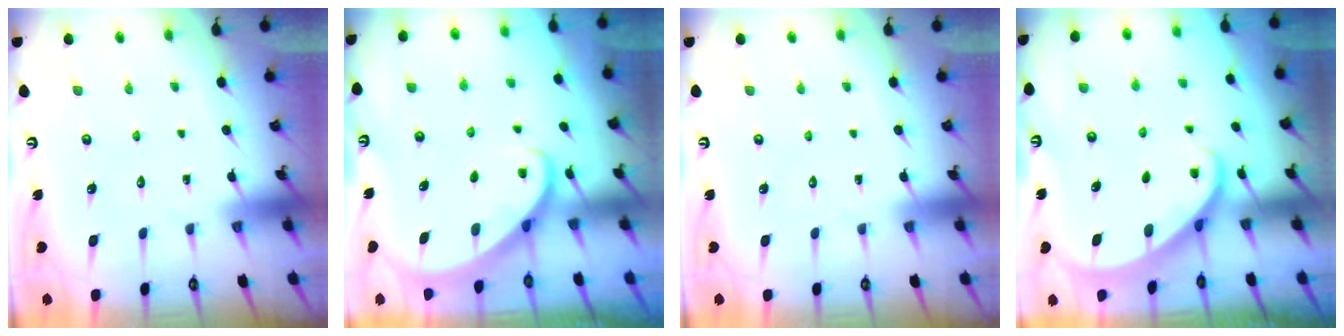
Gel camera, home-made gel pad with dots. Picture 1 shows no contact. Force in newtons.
{"total": 2.8, "press": 2.8, "slide": 0.2}
{"total": 0.0}
{"total": 3.9, "press": 3.9, "slide": 0.3}